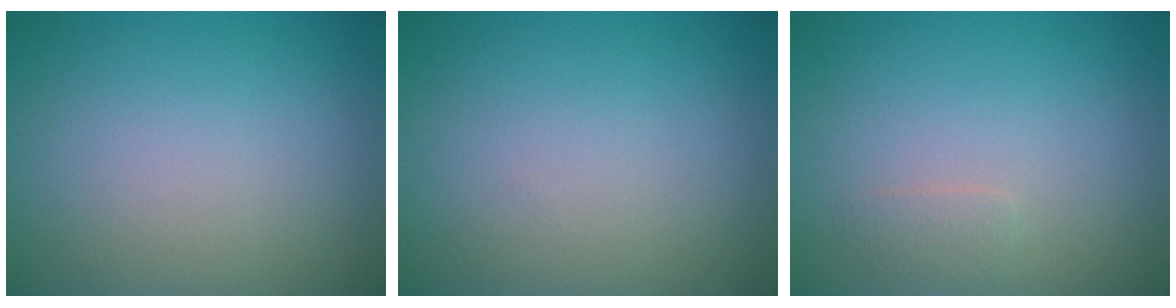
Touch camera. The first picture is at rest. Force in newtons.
{"total": 0.0}
{"total": 0.8, "press": 0.8, "slide": 0.0}